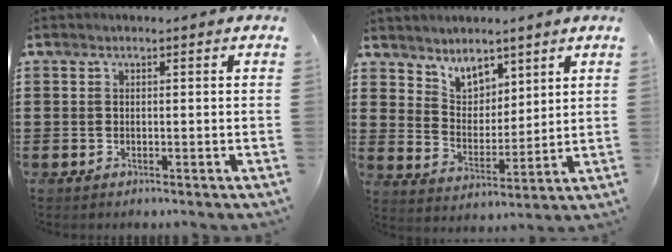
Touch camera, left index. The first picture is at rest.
{"total": 5.8, "force": [4.9, 3.0, 0.8], "torque": [-0.035, -0.017, 0.090]}